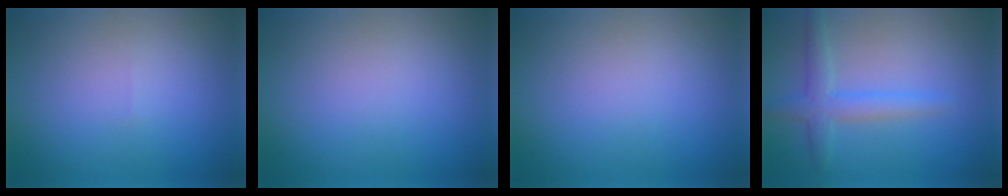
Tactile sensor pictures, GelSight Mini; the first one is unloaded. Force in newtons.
{"total": 0.0}
{"total": 0.0}
{"total": 3.1, "press": 3.1, "slide": 0.1}